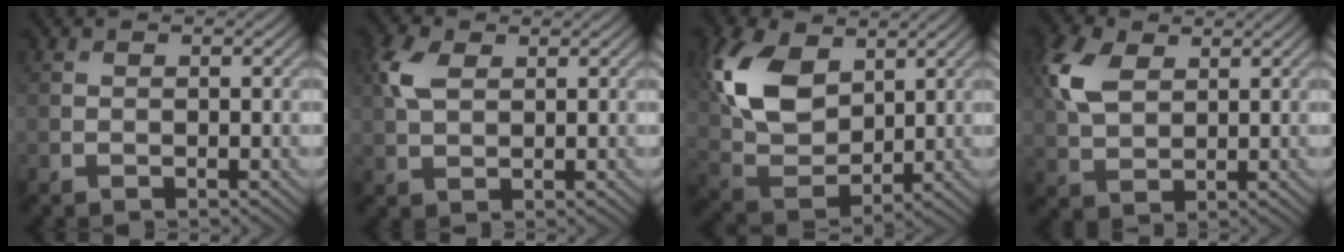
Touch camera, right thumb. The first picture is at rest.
{"total": 4.4, "force": [1.6, 2.7, 3.1], "torque": [-0.086, 0.008, 0.027]}
{"total": 12.1, "force": [4.5, 7.4, 8.3], "torque": [-0.211, 0.014, 0.088]}
{"total": 7.1, "force": [2.8, 4.3, 4.9], "torque": [-0.134, 0.011, 0.054]}